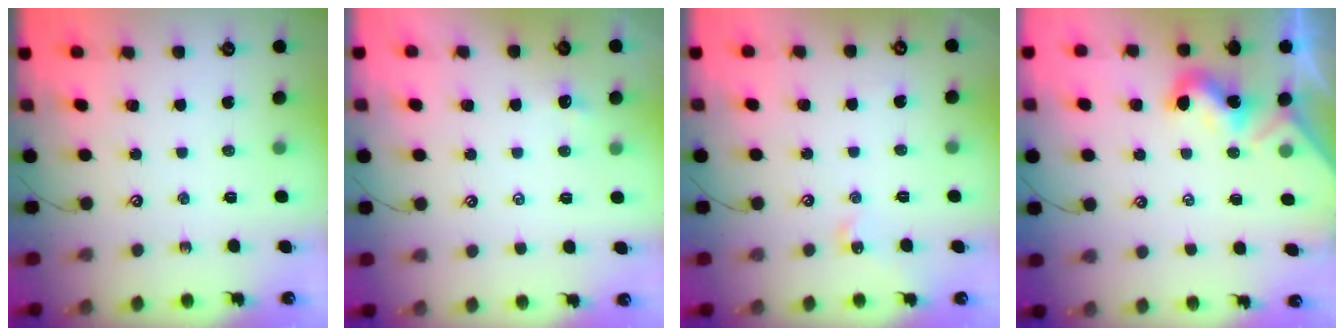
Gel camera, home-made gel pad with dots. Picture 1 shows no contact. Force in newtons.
{"total": 3.0, "press": 2.9, "slide": 0.3}
{"total": 3.0, "press": 2.9, "slide": 0.5}
{"total": 1.8, "press": 1.8, "slide": 0.4}